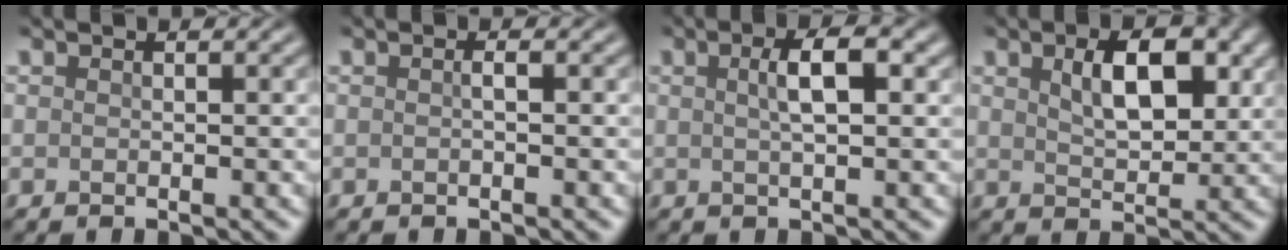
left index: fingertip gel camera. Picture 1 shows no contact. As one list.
[{"total": 0.6, "force": [0.0, 0.0, 0.6], "torque": [-0.013, 0.001, -0.001]}, {"total": 3.0, "force": [0.8, 0.7, 2.8], "torque": [-0.049, 0.010, 0.011]}, {"total": 4.9, "force": [1.7, 2.4, 3.9], "torque": [-0.068, 0.003, 0.030]}]